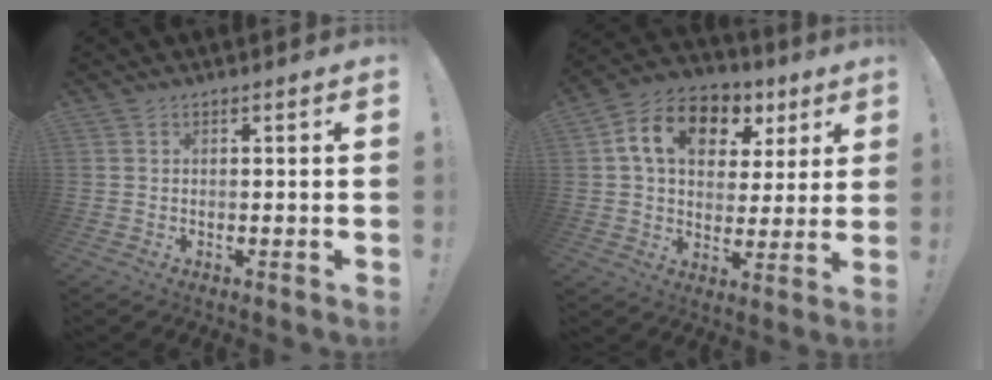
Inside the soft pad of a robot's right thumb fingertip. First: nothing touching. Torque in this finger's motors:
{"motor_torque": [1.55, 1.56, 0.26, 0.26, 0.16]}